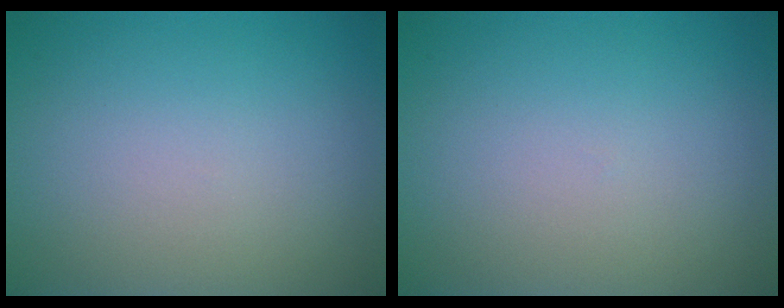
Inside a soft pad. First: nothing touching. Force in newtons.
{"total": 0.0}